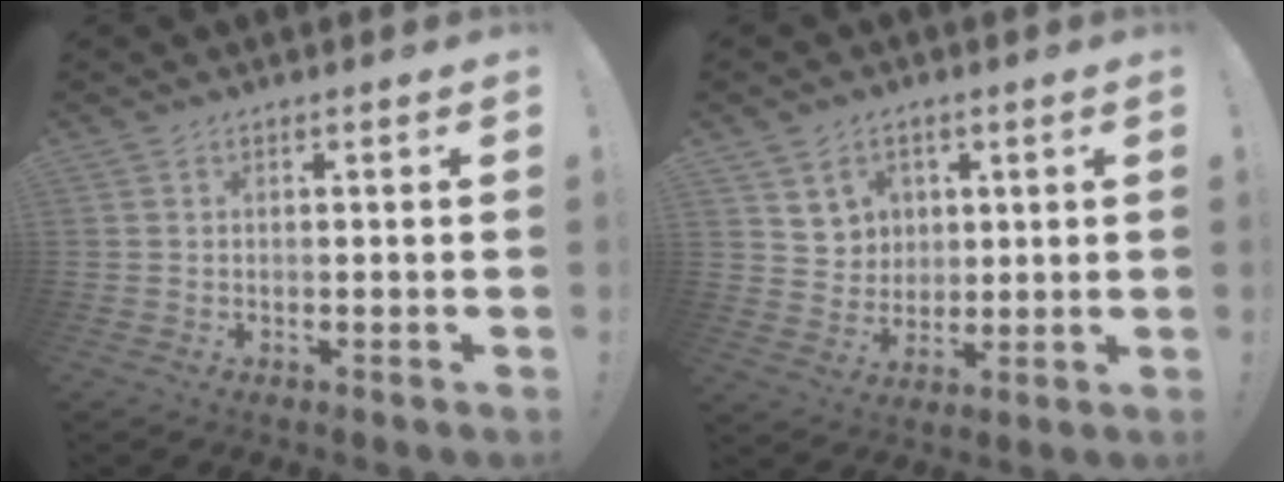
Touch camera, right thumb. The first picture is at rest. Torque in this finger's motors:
{"motor_torque": [-0.48, 0.23, -0.46, 0.13, -0.09]}